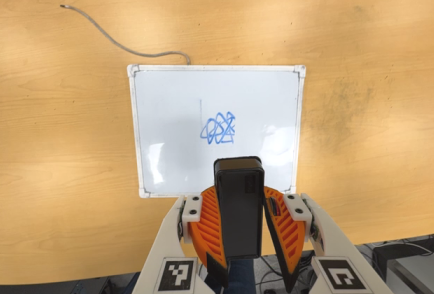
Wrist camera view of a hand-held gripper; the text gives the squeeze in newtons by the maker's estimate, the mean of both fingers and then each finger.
{"total": 7.2, "left": 7.5, "right": 6.8}